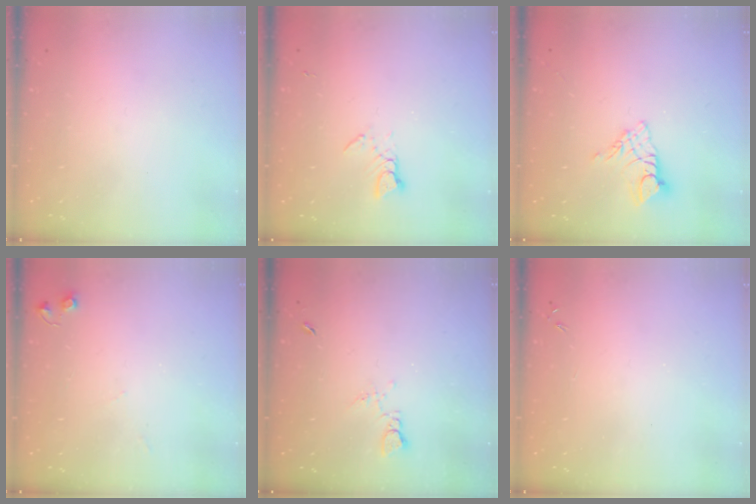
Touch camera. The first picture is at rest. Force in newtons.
{"total": 3.8, "press": 3.8, "slide": 0.5}
{"total": 7.7, "press": 7.7, "slide": 0.7}
{"total": 4.9, "press": 4.8, "slide": 0.9}
{"total": 4.2, "press": 4.2, "slide": 0.6}
{"total": 0.0}